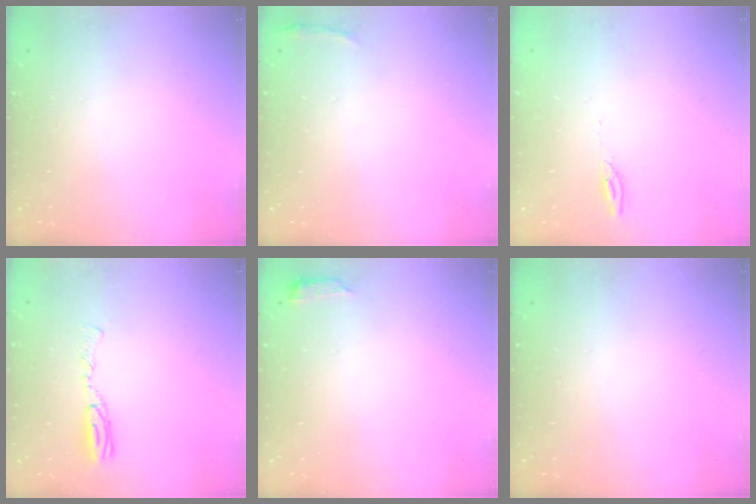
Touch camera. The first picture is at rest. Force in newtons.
{"total": 3.0, "press": 1.9, "slide": 2.3}
{"total": 2.7, "press": 2.7, "slide": 0.2}
{"total": 6.9, "press": 6.7, "slide": 1.8}
{"total": 2.6, "press": 2.6, "slide": 0.5}
{"total": 0.0}